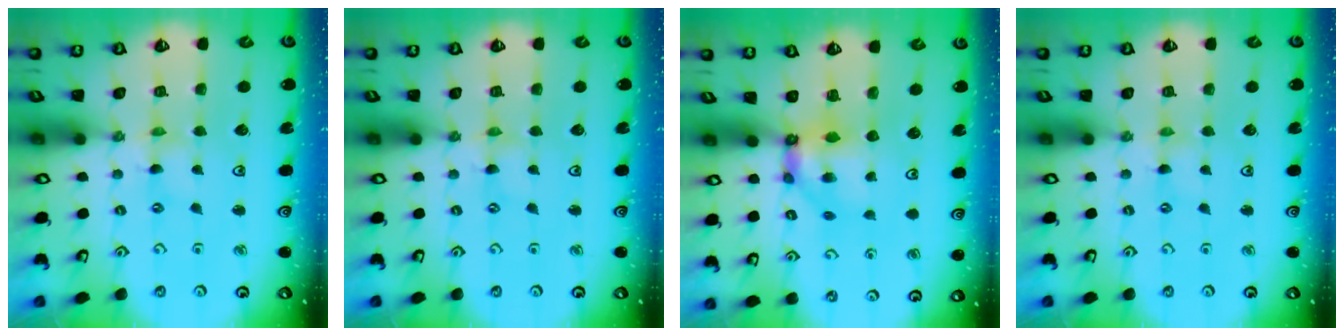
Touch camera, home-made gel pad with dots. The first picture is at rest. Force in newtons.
{"total": 1.1, "press": 1.1, "slide": 0.1}
{"total": 6.9, "press": 6.8, "slide": 0.7}
{"total": 0.8, "press": 0.8, "slide": 0.2}